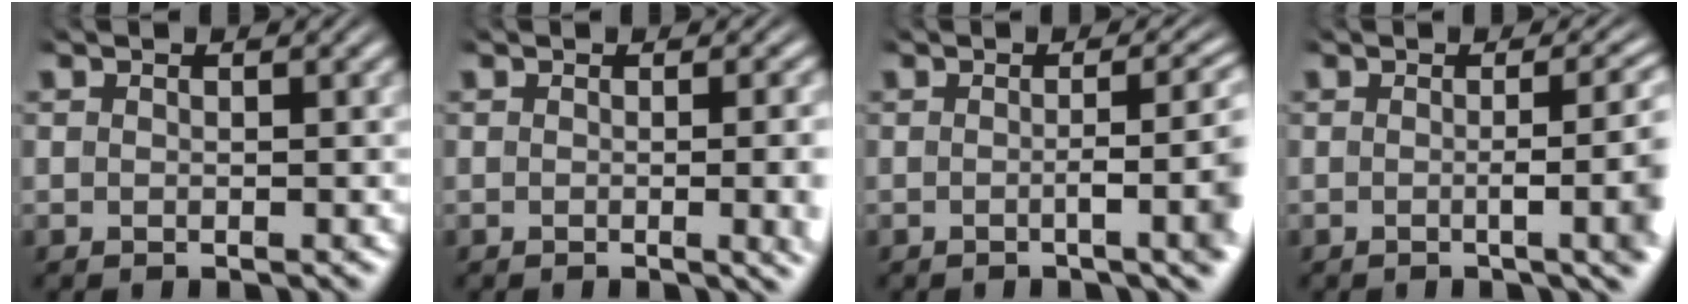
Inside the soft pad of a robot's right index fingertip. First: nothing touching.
{"total": 3.7, "force": [-0.1, 1.0, 3.6], "torque": [-0.026, 0.014, -0.012]}
{"total": 4.6, "force": [-0.5, 1.5, 4.4], "torque": [-0.049, 0.007, -0.017]}
{"total": 5.2, "force": [0.0, 1.7, 4.9], "torque": [-0.052, 0.011, -0.013]}